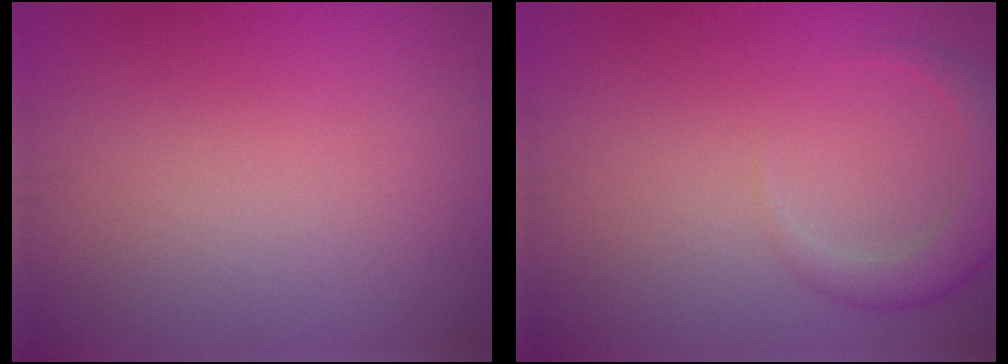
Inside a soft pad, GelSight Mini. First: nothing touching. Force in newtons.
{"total": 2.8, "press": 2.8, "slide": 0.3}